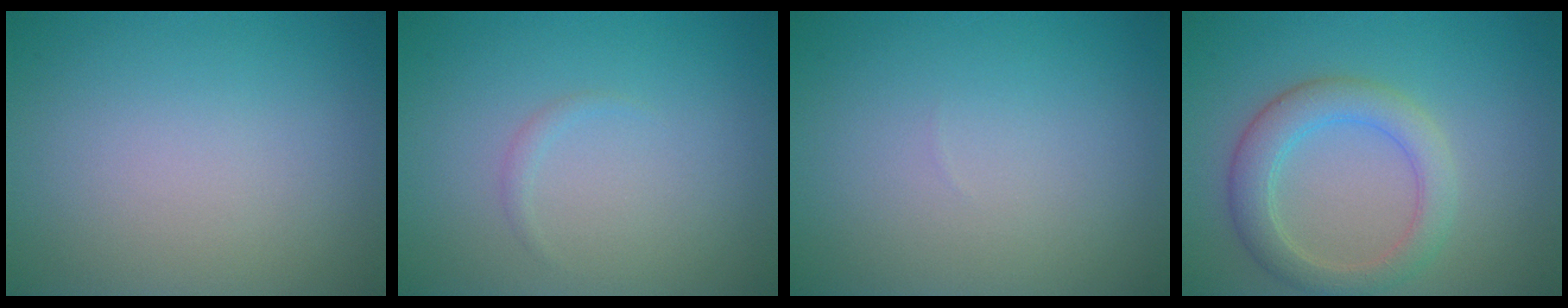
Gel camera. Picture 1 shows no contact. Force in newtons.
{"total": 0.6, "press": 0.5, "slide": 0.1}
{"total": 0.0}
{"total": 4.0, "press": 4.0, "slide": 0.2}